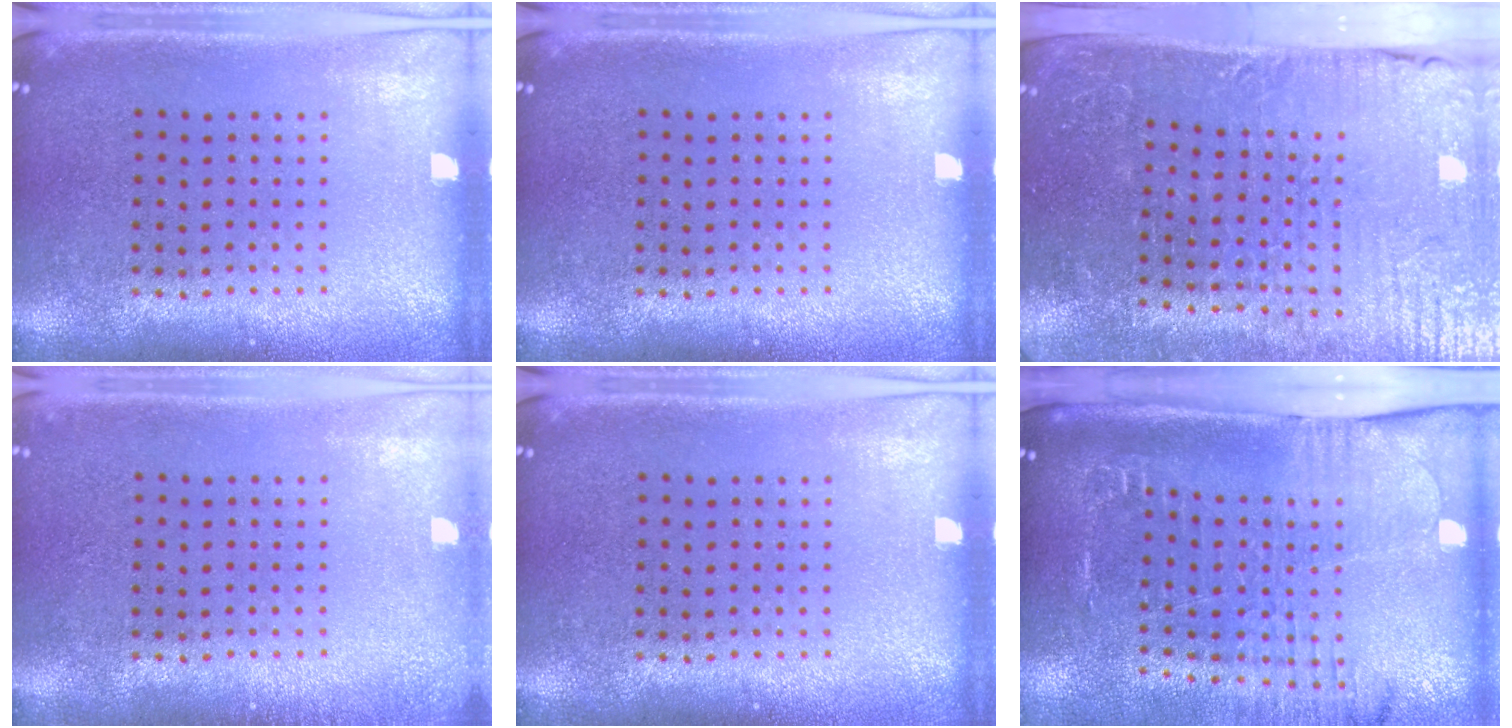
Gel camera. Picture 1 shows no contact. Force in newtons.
{"total": 0.0}
{"total": 4.4, "press": 4.3, "slide": 1.0}
{"total": 0.9, "press": 0.8, "slide": 0.2}
{"total": 0.0}
{"total": 2.5, "press": 2.1, "slide": 1.3}